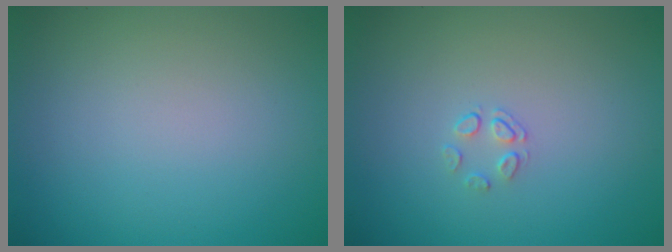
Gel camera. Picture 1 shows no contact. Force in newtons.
{"total": 1.1, "press": 0.5, "slide": 1.0}